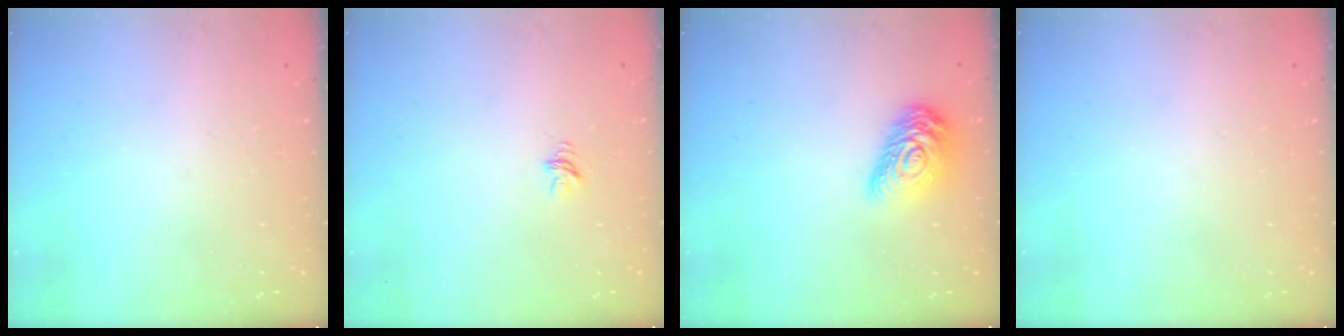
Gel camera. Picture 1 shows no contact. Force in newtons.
{"total": 4.3, "press": 4.3, "slide": 0.4}
{"total": 12.6, "press": 12.6, "slide": 0.7}
{"total": 0.0}